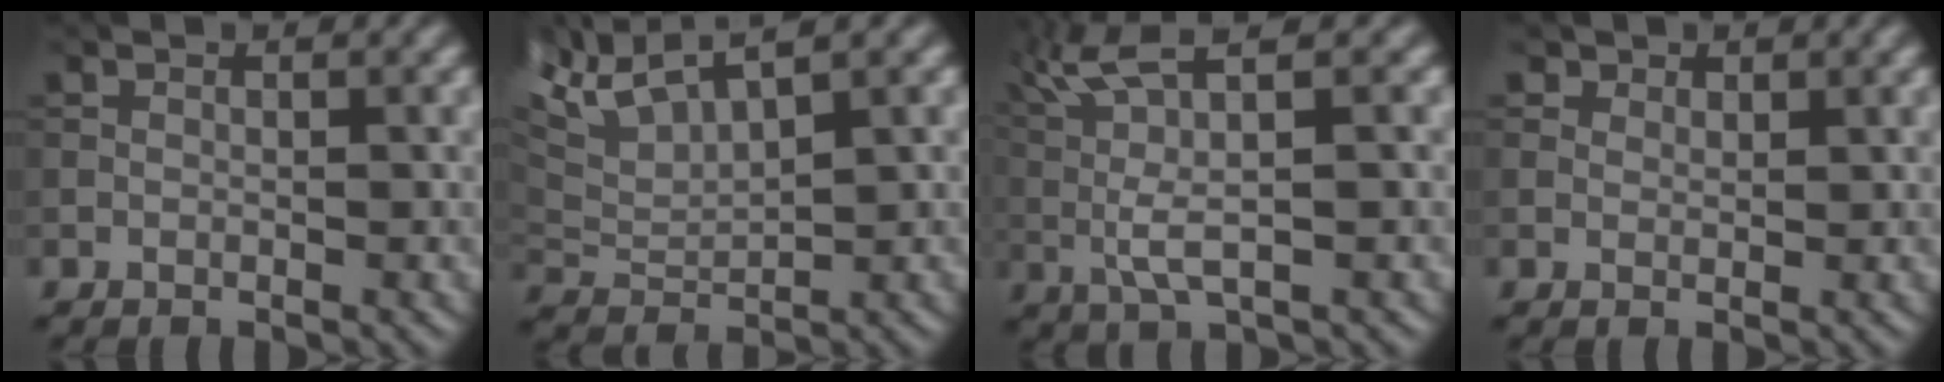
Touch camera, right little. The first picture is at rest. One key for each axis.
{"total": 4.4, "fx": 3.0, "fy": 1.0, "fz": 3.1, "tx": -0.085, "ty": 0.022, "tz": 0.072}
{"total": 5.1, "fx": 1.9, "fy": 0.6, "fz": 4.7, "tx": -0.116, "ty": 0.018, "tz": 0.058}
{"total": 0.8, "fx": 0.5, "fy": 0.1, "fz": -0.5, "tx": -0.003, "ty": 0.000, "tz": 0.030}